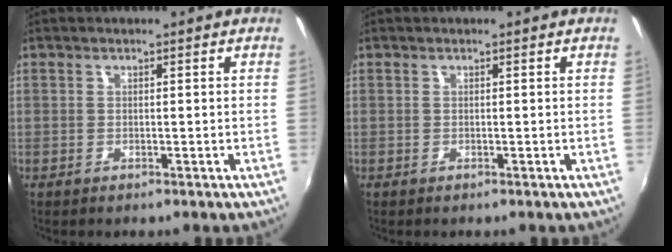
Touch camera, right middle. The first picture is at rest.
{"total": 0.0}